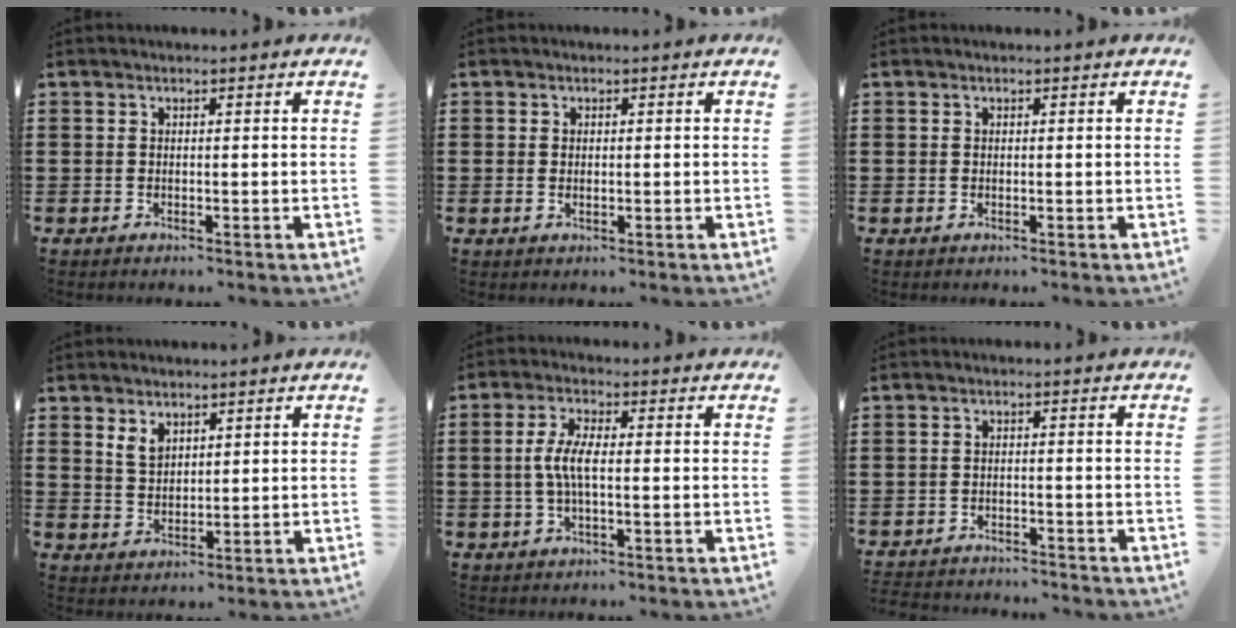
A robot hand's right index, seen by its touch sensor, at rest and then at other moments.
{"total": 0.7, "force": [0.1, 0.4, 0.6], "torque": [-0.013, 0.003, 0.001]}
{"total": 0.0}
{"total": 3.0, "force": [2.0, 1.8, 1.4], "torque": [-0.034, 0.005, 0.037]}
{"total": 5.1, "force": [-0.4, 1.5, 4.9], "torque": [-0.109, -0.003, -0.016]}
{"total": 2.5, "force": [-2.5, 0.2, -0.1], "torque": [-0.006, -0.001, -0.054]}